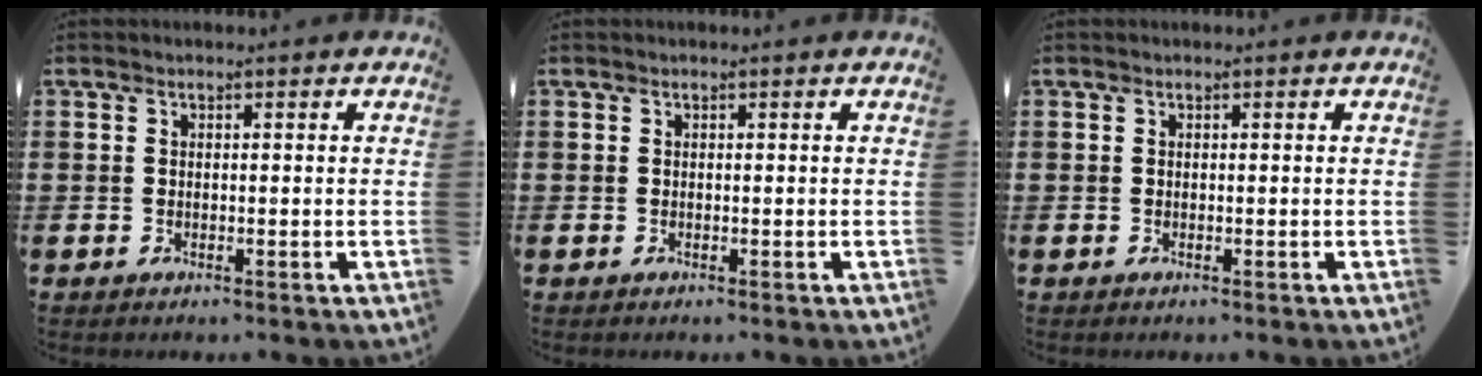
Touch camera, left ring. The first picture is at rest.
{"total": 0.0}
{"total": 0.0}